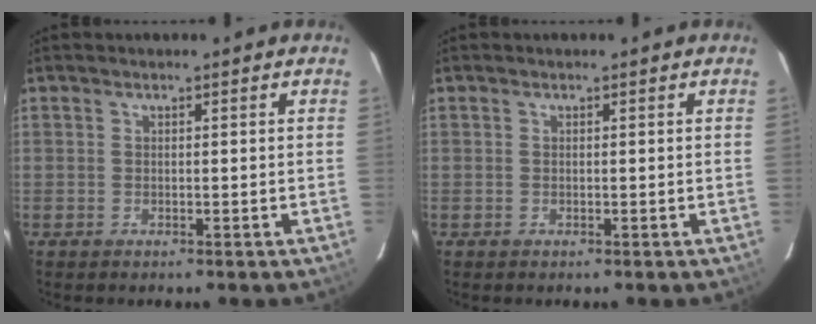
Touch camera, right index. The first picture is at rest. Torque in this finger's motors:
{"motor_torque": [0.00, 0.00, 0.03, 0.01]}